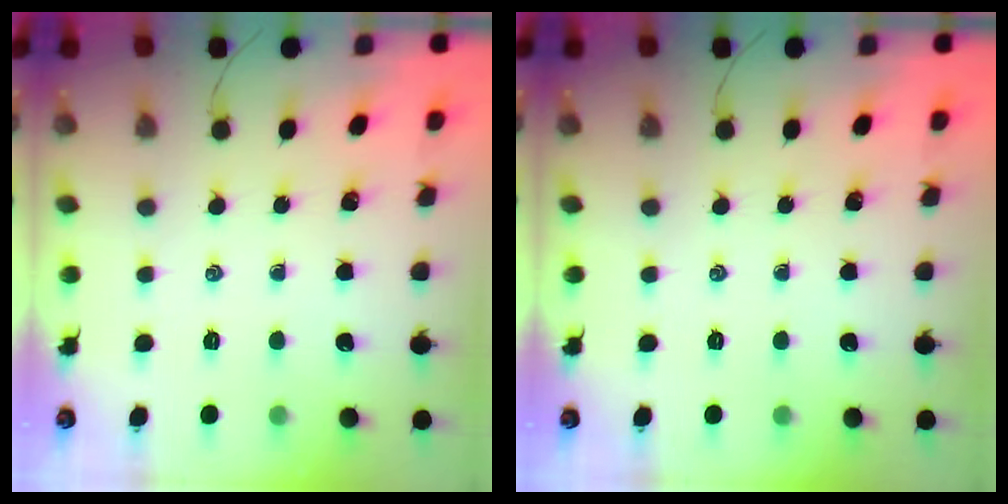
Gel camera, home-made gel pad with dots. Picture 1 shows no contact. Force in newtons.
{"total": 0.0}